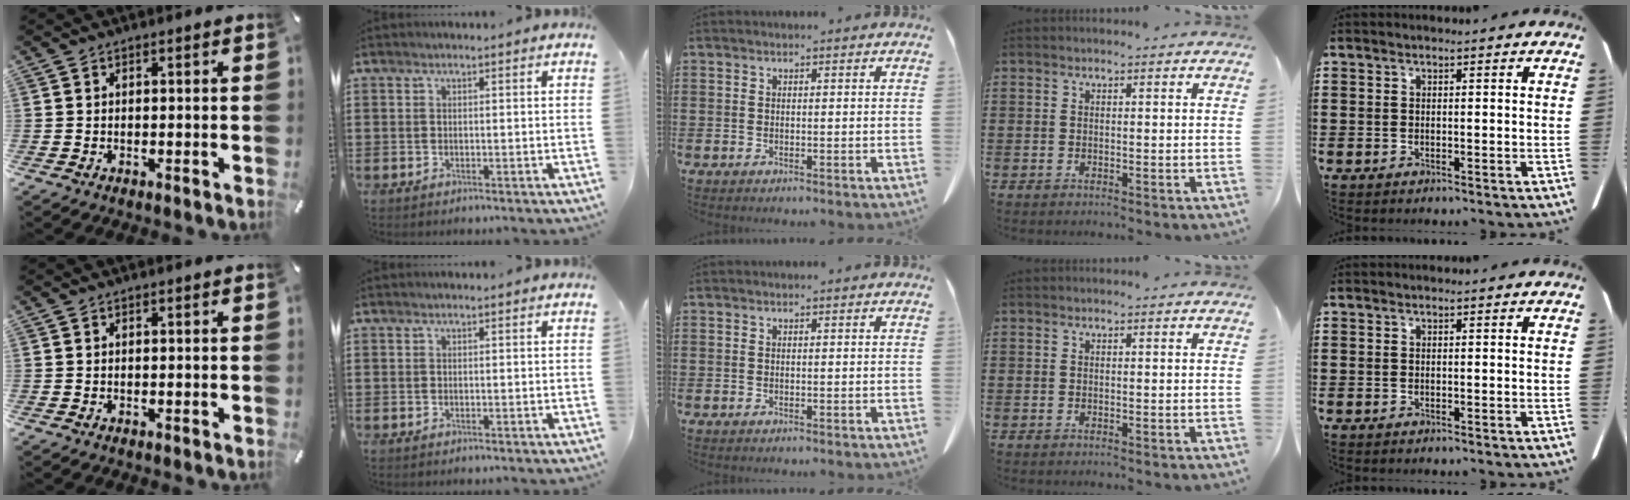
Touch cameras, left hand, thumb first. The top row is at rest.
{}